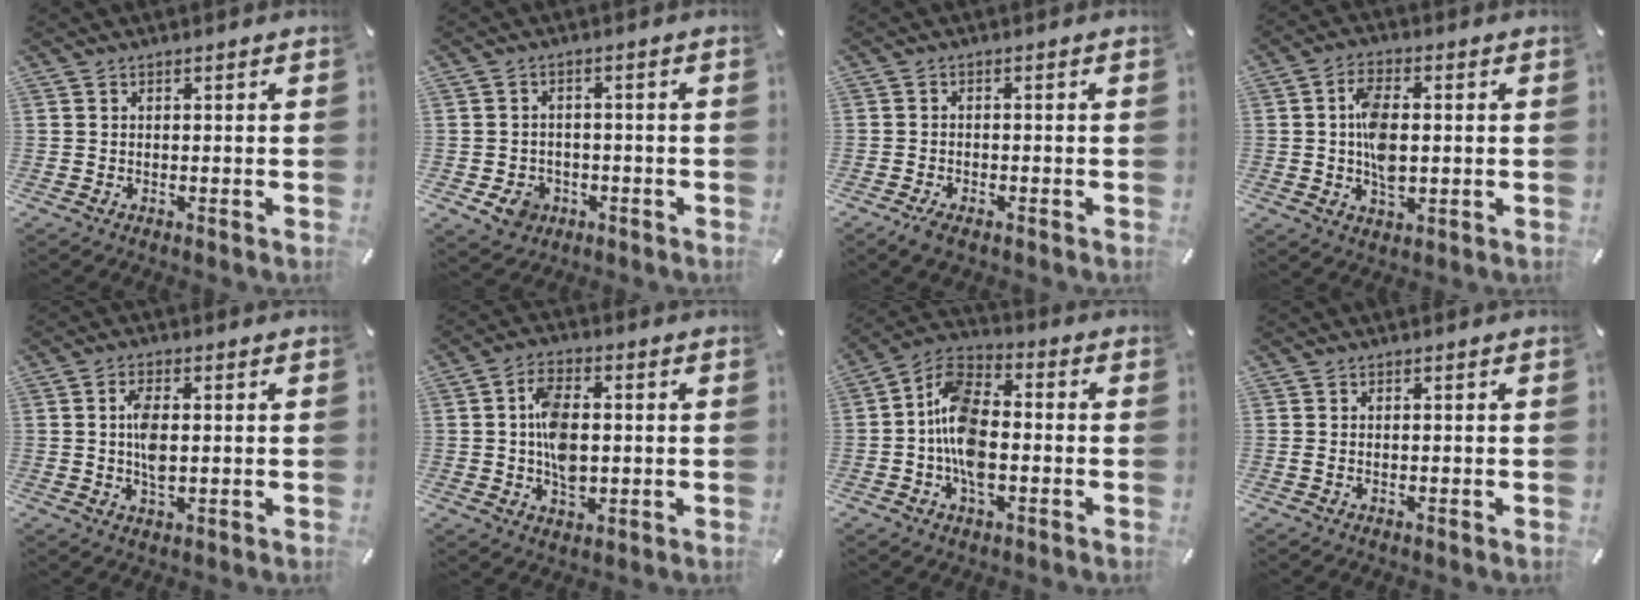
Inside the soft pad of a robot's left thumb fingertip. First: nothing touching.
{"total": 5.5, "force": [-2.3, 4.6, 2.0], "torque": [-0.043, 0.006, -0.044]}
{"total": 2.4, "force": [-1.7, 0.9, 1.4], "torque": [-0.037, 0.003, -0.037]}
{"total": 8.5, "force": [0.2, 4.9, 6.9], "torque": [-0.133, 0.003, 0.000]}
{"total": 5.7, "force": [0.3, 2.7, 5.0], "torque": [-0.105, -0.001, -0.001]}
{"total": 9.3, "force": [-0.1, 6.0, 7.1], "torque": [-0.133, 0.004, -0.002]}
{"total": 12.1, "force": [-3.1, 7.4, 9.0], "torque": [-0.194, 0.016, -0.057]}
{"total": 0.8, "force": [-0.2, 0.3, 0.8], "torque": [-0.014, 0.000, -0.004]}